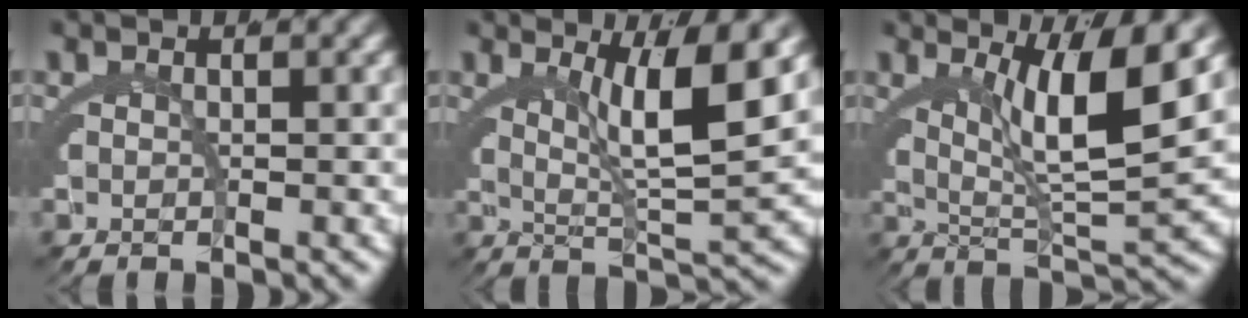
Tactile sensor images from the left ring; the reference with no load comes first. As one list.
[{"total": 6.7, "force": [2.8, 0.8, 6.0], "torque": [-0.099, -0.003, 0.051]}, {"total": 7.8, "force": [2.8, 1.8, 7.1], "torque": [-0.114, -0.004, 0.048]}]